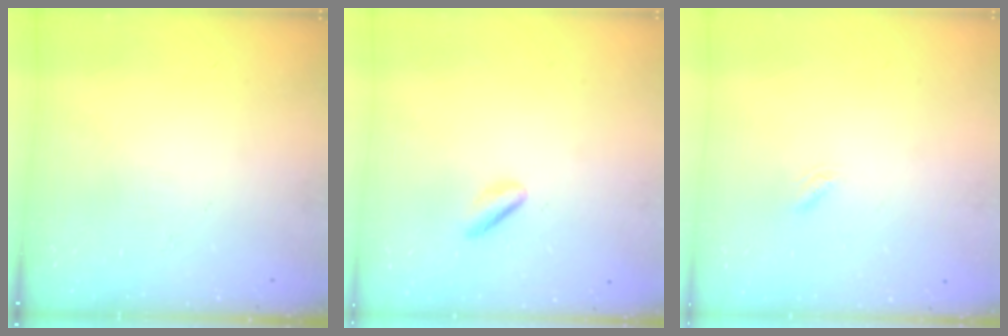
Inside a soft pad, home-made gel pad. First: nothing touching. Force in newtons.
{"total": 1.5, "press": 1.1, "slide": 0.9}
{"total": 1.2, "press": 1.1, "slide": 0.3}